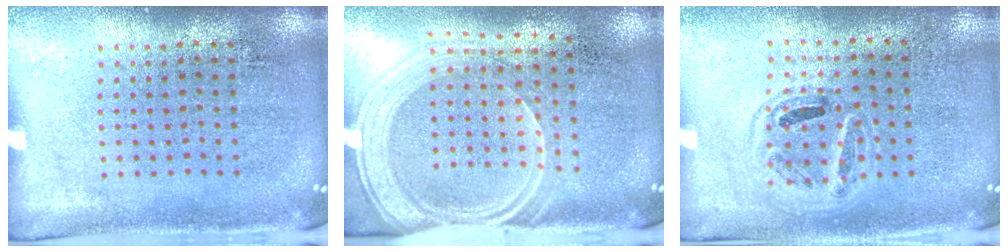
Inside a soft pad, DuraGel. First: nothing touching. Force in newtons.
{"total": 1.9, "press": 1.6, "slide": 1.0}
{"total": 0.9, "press": 0.8, "slide": 0.4}